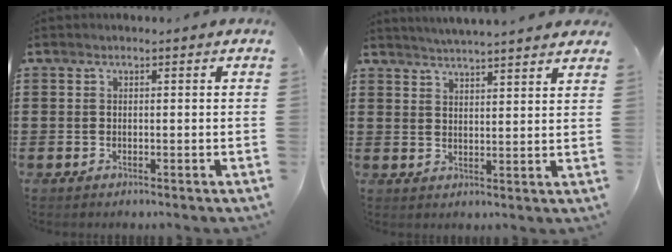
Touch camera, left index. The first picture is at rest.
{"total": 3.4, "force": [3.3, -0.7, 0.2], "torque": [-0.015, -0.016, 0.059]}